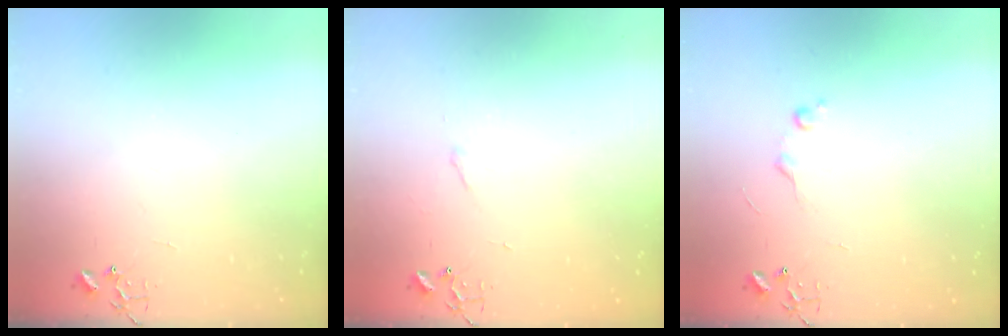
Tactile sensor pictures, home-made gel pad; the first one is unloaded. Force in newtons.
{"total": 2.9, "press": 2.9, "slide": 0.5}
{"total": 6.8, "press": 6.7, "slide": 0.8}